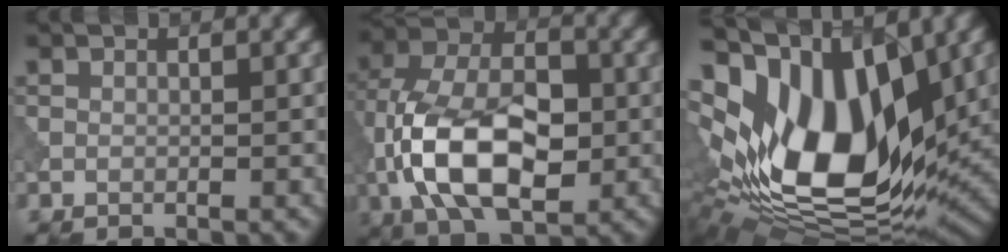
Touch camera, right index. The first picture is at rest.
{"total": 12.1, "force": [-2.5, 6.8, 9.7], "torque": [-0.186, 0.006, -0.060]}
{"total": 17.6, "force": [2.2, 10.0, 14.4], "torque": [-0.262, 0.002, 0.040]}